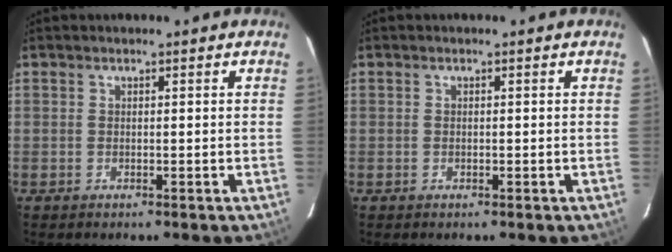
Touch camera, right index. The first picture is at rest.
{"total": 0.0}